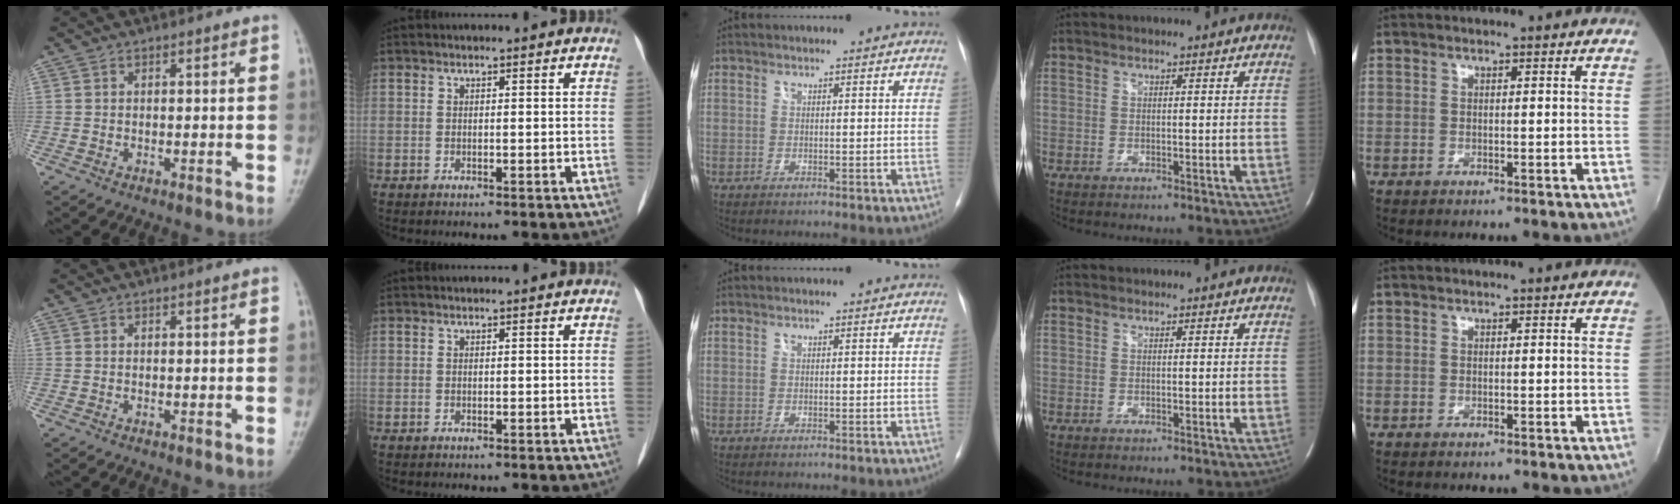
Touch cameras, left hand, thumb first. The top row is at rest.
{}